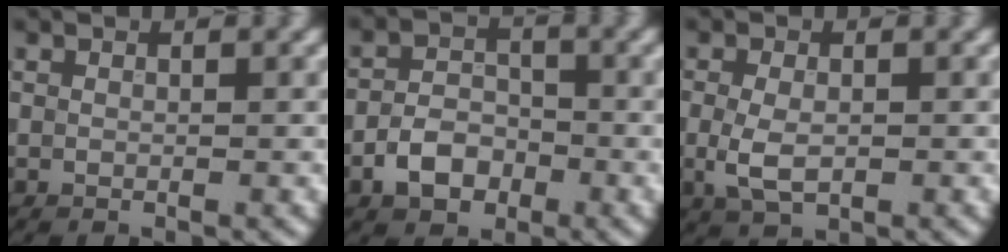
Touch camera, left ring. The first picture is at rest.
{"total": 3.6, "force": [-1.7, 2.5, 2.0], "torque": [-0.030, 0.005, -0.036]}
{"total": 3.2, "force": [-0.4, 1.9, 2.6], "torque": [-0.058, -0.004, -0.007]}